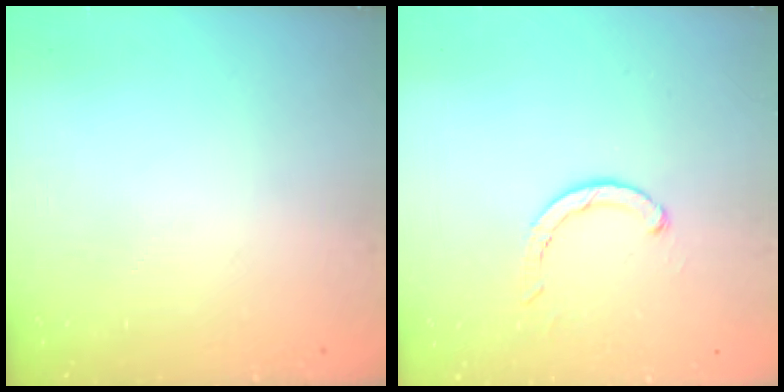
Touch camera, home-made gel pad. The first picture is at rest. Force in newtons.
{"total": 3.5, "press": 3.4, "slide": 0.6}